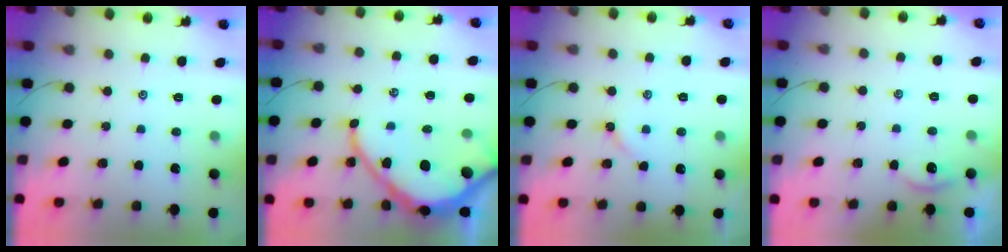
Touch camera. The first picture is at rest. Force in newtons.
{"total": 14.0, "press": 14.0, "slide": 1.5}
{"total": 2.7, "press": 2.7, "slide": 0.4}
{"total": 2.2, "press": 2.2, "slide": 0.3}